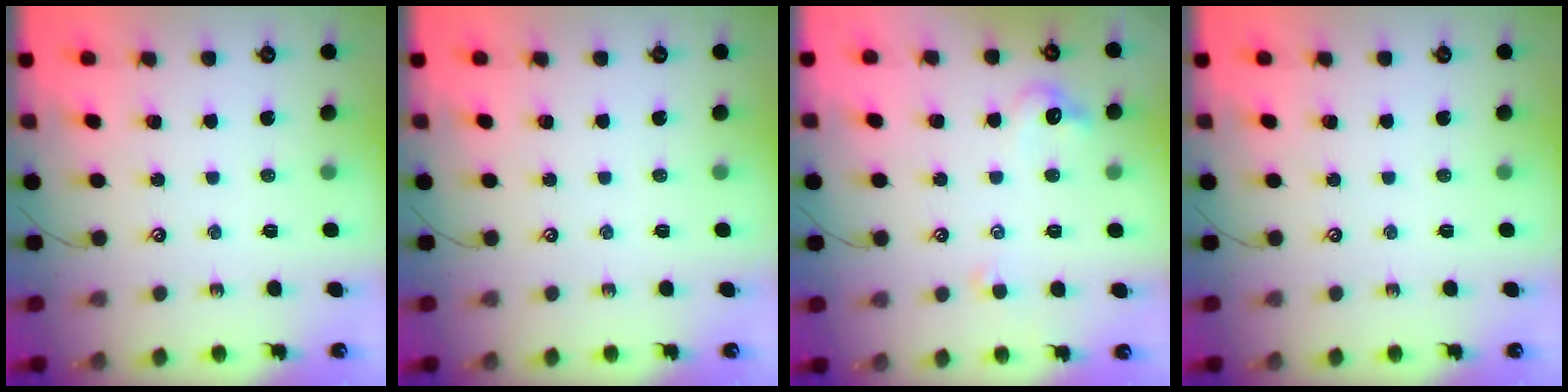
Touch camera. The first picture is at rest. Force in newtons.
{"total": 0.0}
{"total": 2.6, "press": 2.5, "slide": 0.5}
{"total": 0.0}